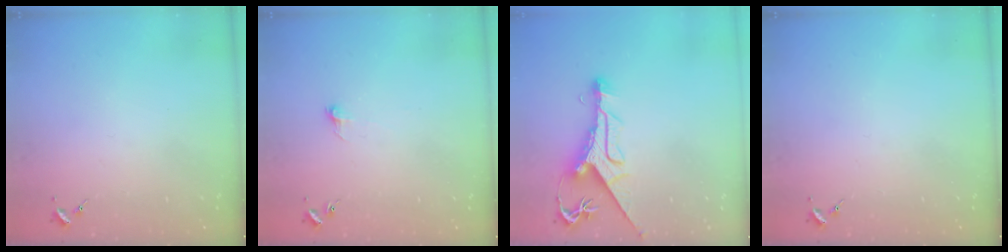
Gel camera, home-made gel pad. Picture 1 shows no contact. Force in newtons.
{"total": 4.4, "press": 4.4, "slide": 0.2}
{"total": 10.8, "press": 10.7, "slide": 1.3}
{"total": 0.0}